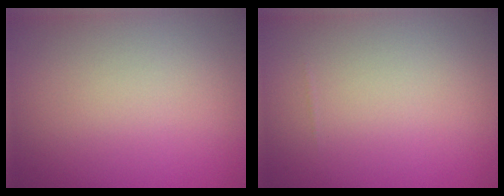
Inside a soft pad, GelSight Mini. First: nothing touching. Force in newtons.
{"total": 0.0}